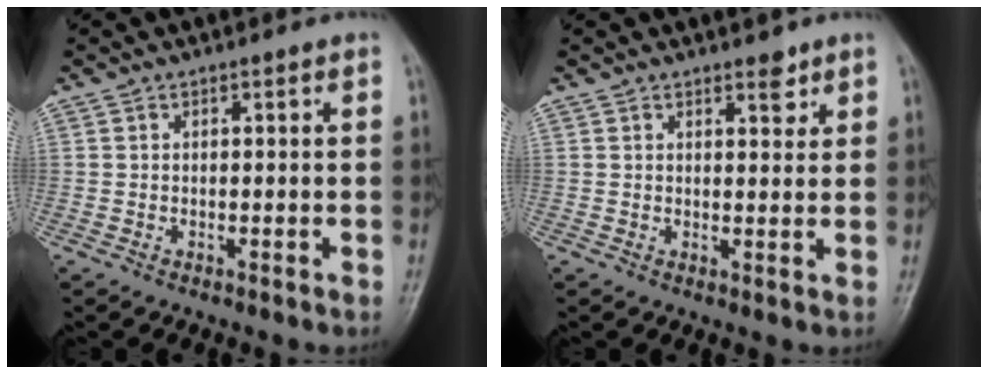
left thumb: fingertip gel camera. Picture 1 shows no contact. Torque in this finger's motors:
{"motor_torque": [-0.03, 0.14, -0.34, -0.13, 0.02]}